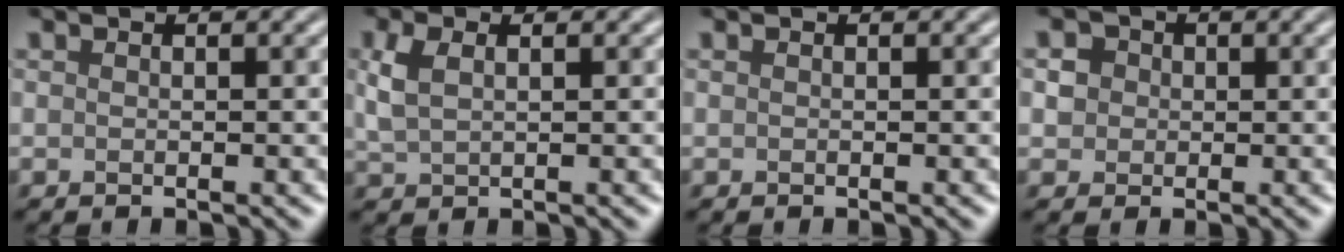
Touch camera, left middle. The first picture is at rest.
{"total": 2.7, "force": [0.9, 1.5, 2.0], "torque": [-0.052, 0.005, 0.021]}
{"total": 0.0}
{"total": 2.5, "force": [0.7, 2.2, 0.9], "torque": [-0.015, 0.007, 0.011]}